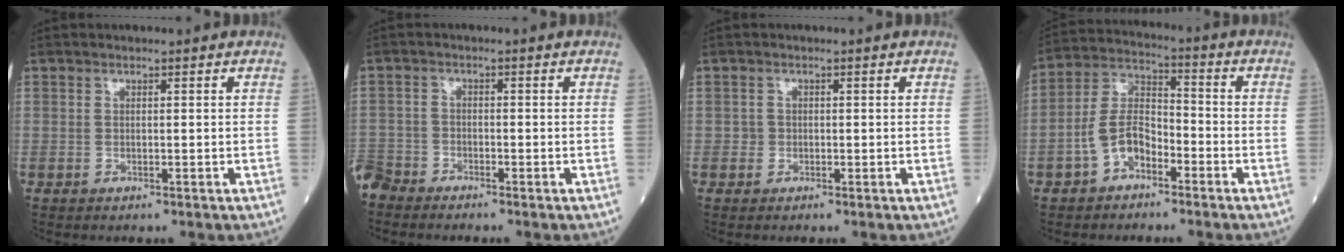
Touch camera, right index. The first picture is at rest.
{"total": 4.5, "force": [-4.3, 1.3, -0.1], "torque": [0.003, -0.010, -0.090]}
{"total": 0.6, "force": [-0.3, 0.5, 0.0], "torque": [-0.004, 0.003, -0.006]}
{"total": 7.6, "force": [-3.7, 4.1, 5.1], "torque": [-0.114, 0.020, -0.075]}